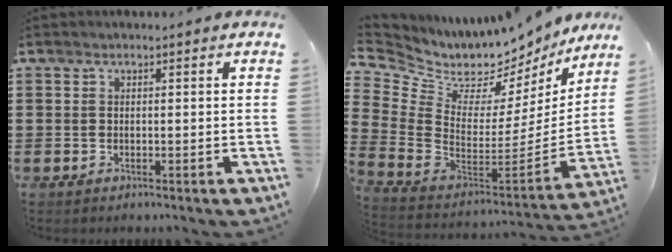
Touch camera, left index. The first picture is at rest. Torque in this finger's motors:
{"motor_torque": [-0.26, 0.26, 0.12, 0.01]}